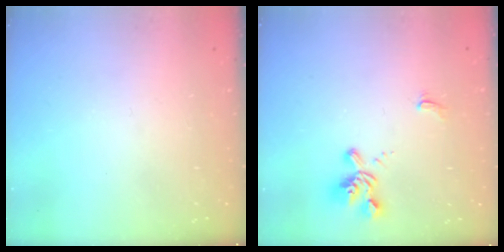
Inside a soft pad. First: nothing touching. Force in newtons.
{"total": 1.6, "press": 1.1, "slide": 1.2}